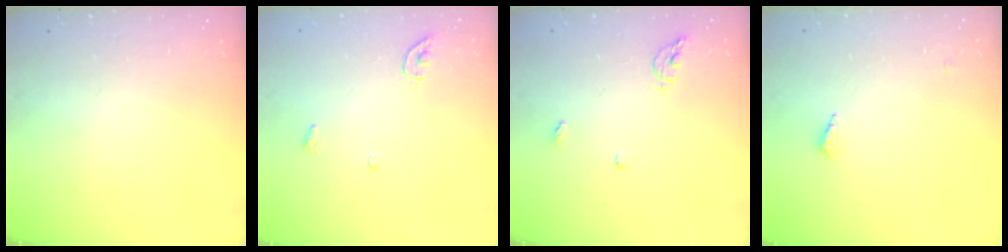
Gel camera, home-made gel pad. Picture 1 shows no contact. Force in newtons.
{"total": 3.9, "press": 3.8, "slide": 0.3}
{"total": 6.5, "press": 6.5, "slide": 0.5}
{"total": 3.2, "press": 3.1, "slide": 0.3}